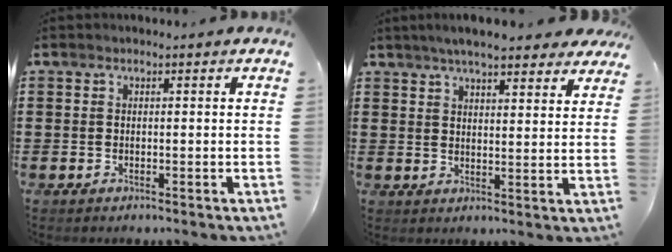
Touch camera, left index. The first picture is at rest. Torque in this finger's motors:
{"motor_torque": [2.14, 0.00, 0.71, 0.21]}